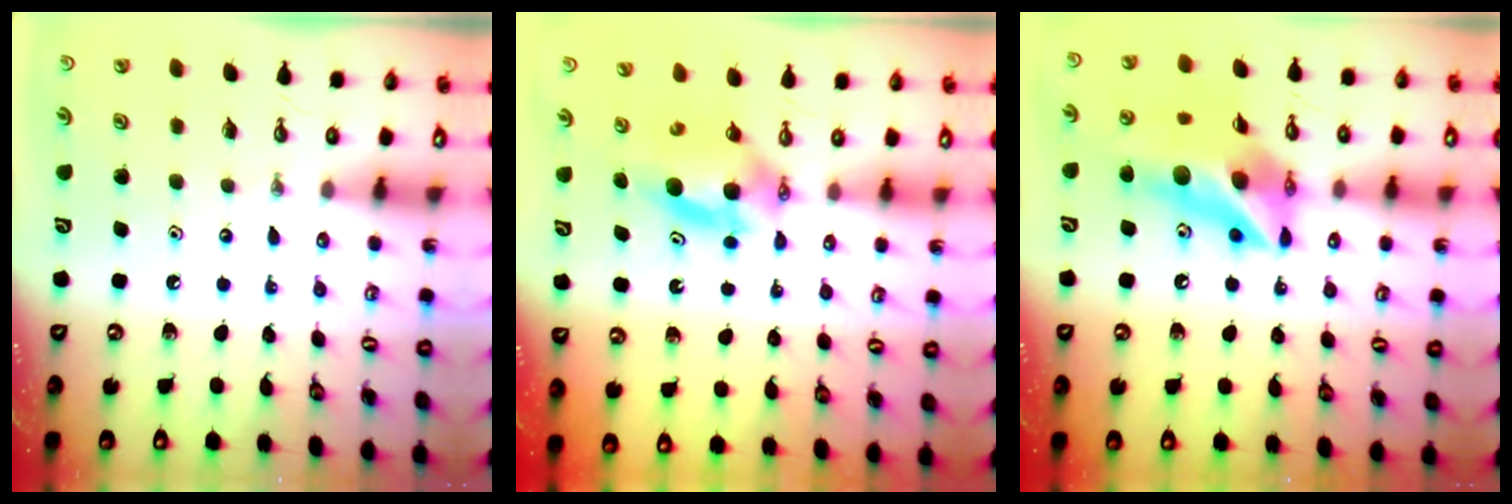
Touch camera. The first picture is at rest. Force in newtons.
{"total": 7.1, "press": 6.4, "slide": 3.1}
{"total": 15.5, "press": 15.4, "slide": 1.7}